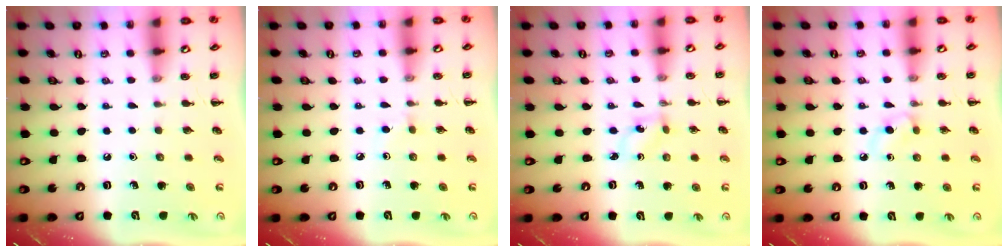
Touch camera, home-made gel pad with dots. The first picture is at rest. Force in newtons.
{"total": 2.7, "press": 2.5, "slide": 1.2}
{"total": 1.2, "press": 1.1, "slide": 0.6}
{"total": 2.9, "press": 2.7, "slide": 1.2}